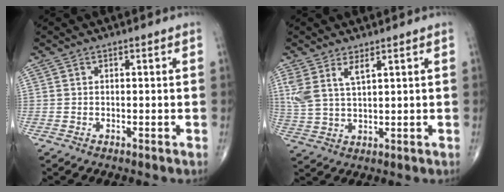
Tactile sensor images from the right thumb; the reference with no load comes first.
{"total": 5.9, "force": [3.1, 2.1, 4.6], "torque": [-0.107, -0.010, 0.072]}